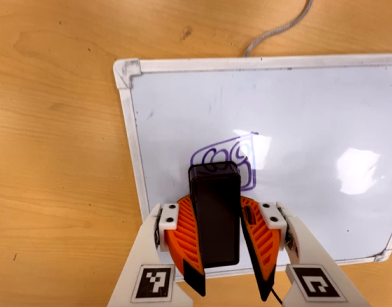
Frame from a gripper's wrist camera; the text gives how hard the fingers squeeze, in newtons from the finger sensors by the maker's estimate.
{"total": 13.6, "left": 14.6, "right": 12.5}